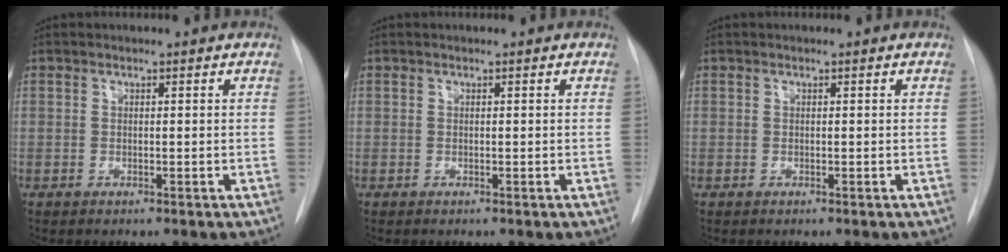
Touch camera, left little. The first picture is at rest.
{"total": 0.0}
{"total": 0.0}